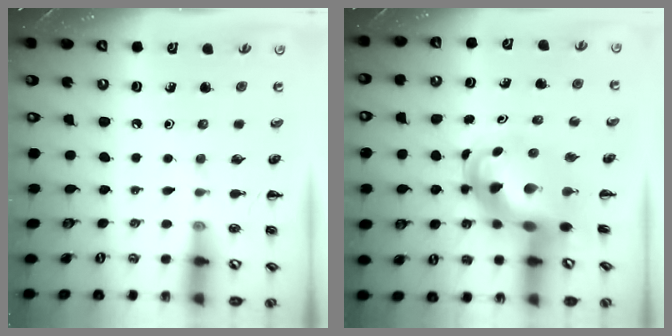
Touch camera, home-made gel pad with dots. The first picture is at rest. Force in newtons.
{"total": 6.9, "press": 6.6, "slide": 2.1}